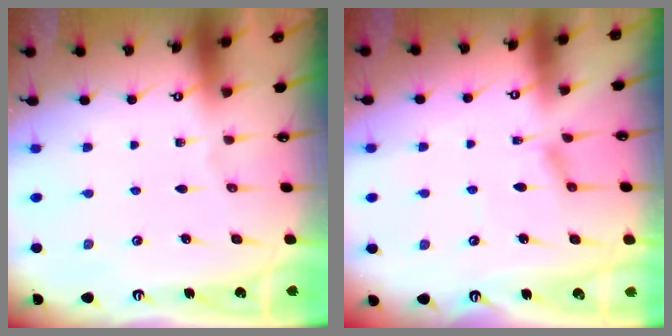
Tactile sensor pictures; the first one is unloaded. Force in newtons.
{"total": 1.4, "press": 1.3, "slide": 0.5}